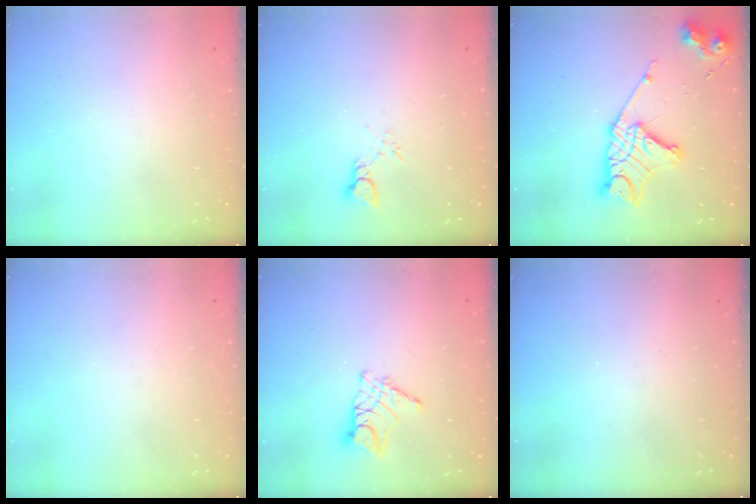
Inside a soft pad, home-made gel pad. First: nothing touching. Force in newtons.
{"total": 2.3, "press": 2.3, "slide": 0.1}
{"total": 16.5, "press": 16.5, "slide": 1.5}
{"total": 0.0}
{"total": 10.5, "press": 10.4, "slide": 0.7}
{"total": 0.0}